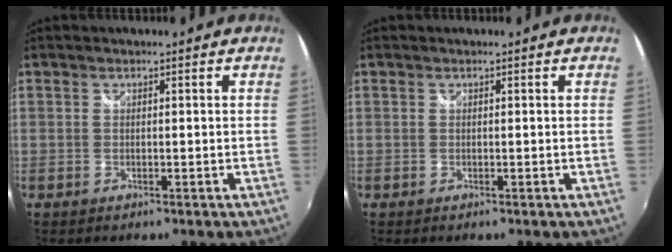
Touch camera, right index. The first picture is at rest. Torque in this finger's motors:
{"motor_torque": [0.00, 0.00, 0.00, 0.00]}